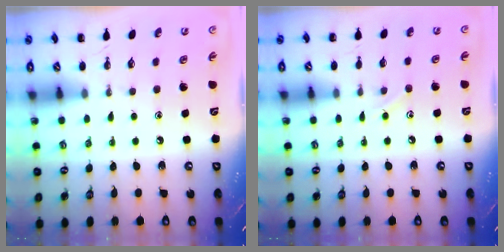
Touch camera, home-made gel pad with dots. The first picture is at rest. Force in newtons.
{"total": 4.5, "press": 4.3, "slide": 1.1}